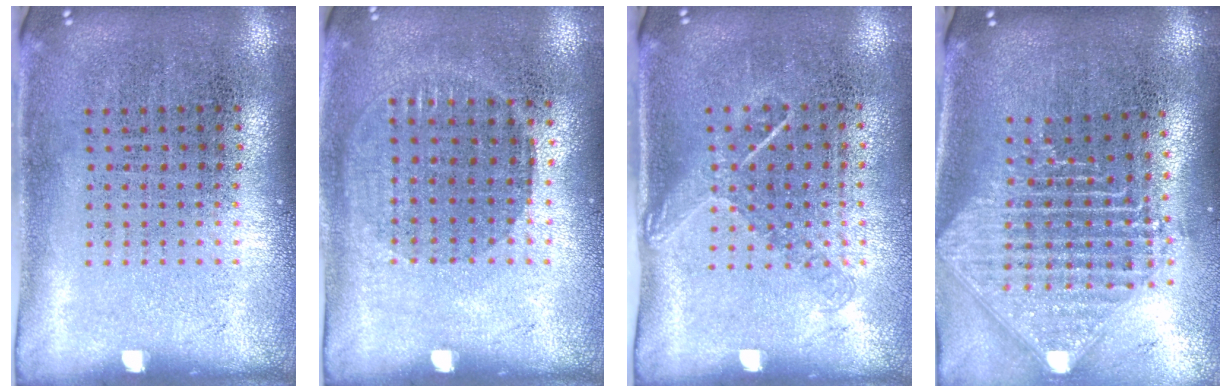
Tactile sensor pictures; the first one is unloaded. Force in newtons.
{"total": 0.9, "press": 0.8, "slide": 0.4}
{"total": 1.3, "press": 1.0, "slide": 0.9}
{"total": 2.4, "press": 1.9, "slide": 1.5}